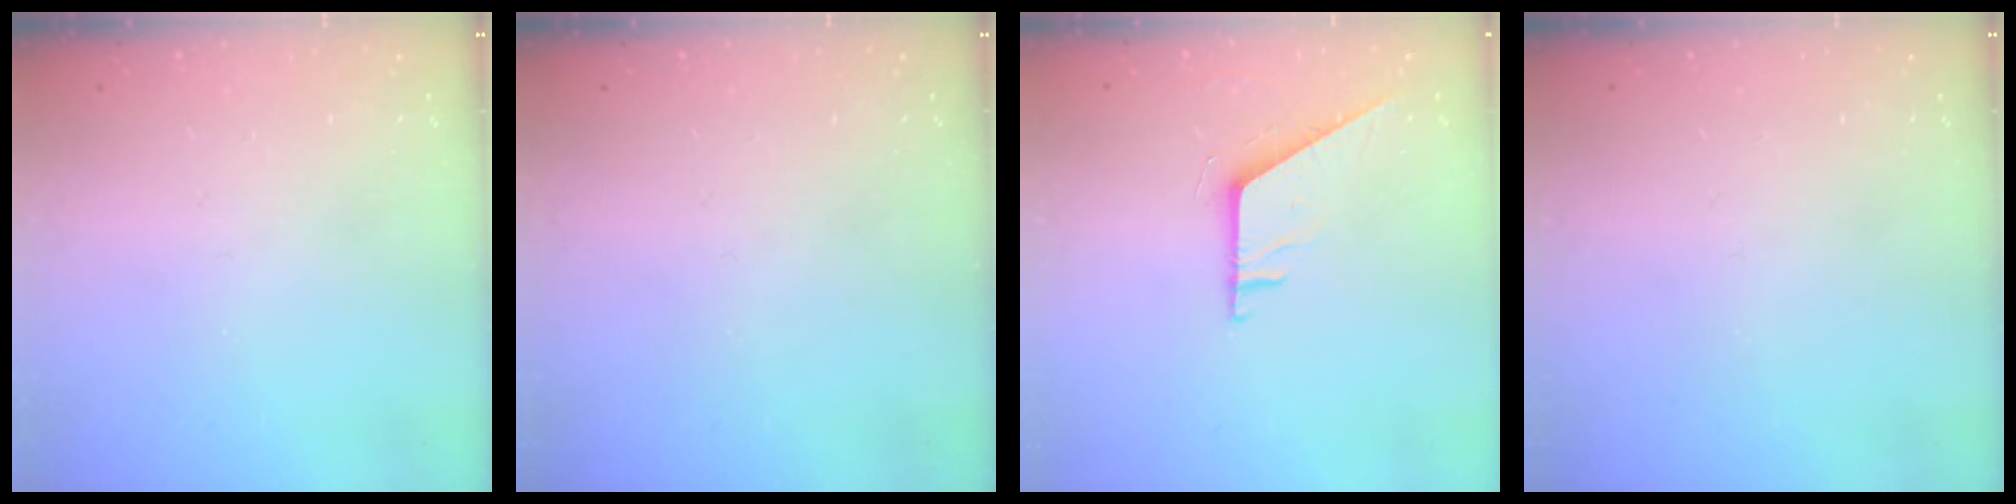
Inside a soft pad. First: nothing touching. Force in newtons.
{"total": 0.0}
{"total": 5.4, "press": 5.4, "slide": 0.5}
{"total": 0.0}